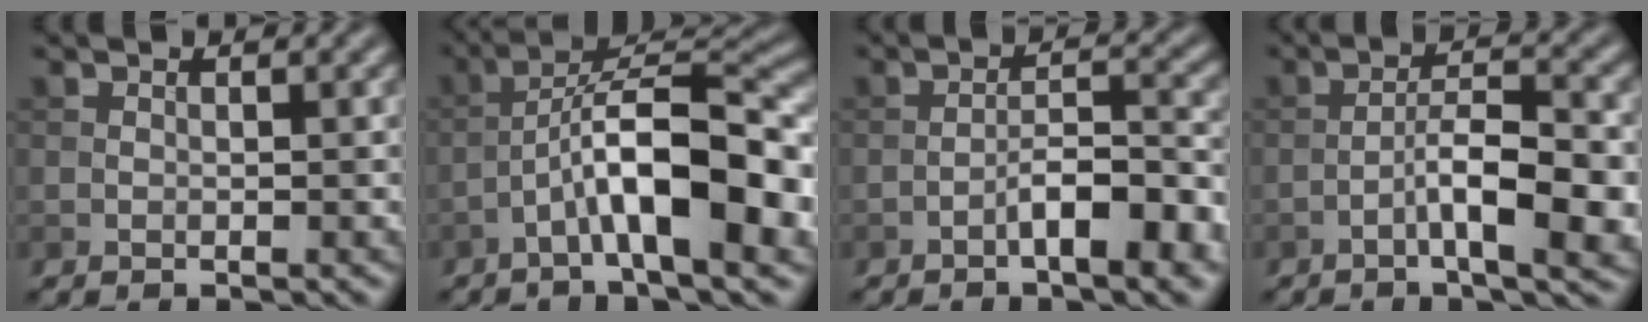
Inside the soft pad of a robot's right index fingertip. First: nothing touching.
{"total": 9.8, "force": [-3.4, 2.5, 8.8], "torque": [-0.142, 0.026, -0.059]}
{"total": 5.6, "force": [-2.8, 1.3, 4.7], "torque": [-0.075, 0.012, -0.046]}
{"total": 6.9, "force": [-2.6, 1.6, 6.1], "torque": [-0.102, 0.013, -0.045]}